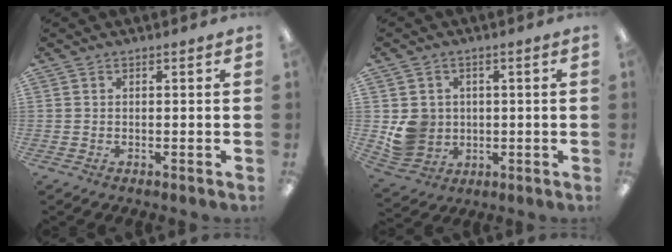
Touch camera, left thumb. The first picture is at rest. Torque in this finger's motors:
{"motor_torque": [0.00, 0.06, -0.01, 0.01, 0.03]}